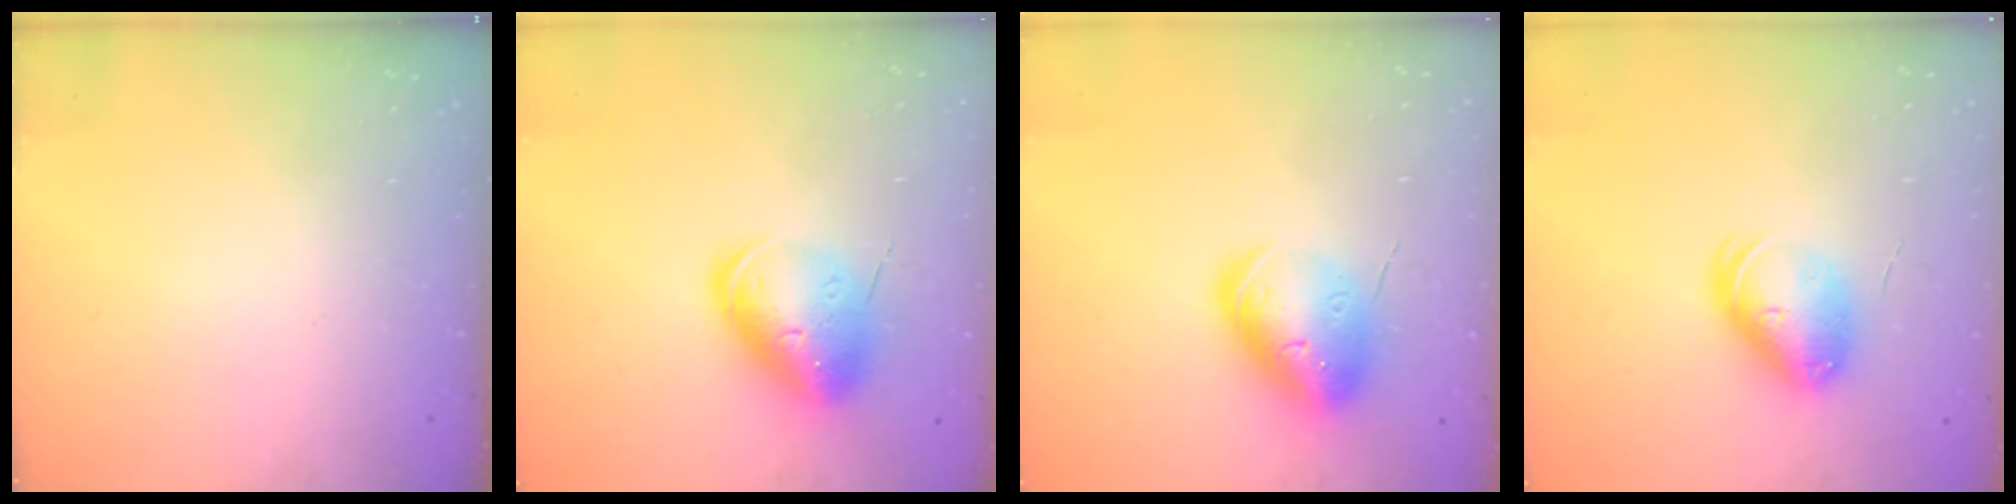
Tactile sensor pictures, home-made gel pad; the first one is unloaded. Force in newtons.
{"total": 13.9, "press": 13.6, "slide": 2.6}
{"total": 14.1, "press": 13.9, "slide": 2.4}
{"total": 9.0, "press": 8.9, "slide": 1.3}